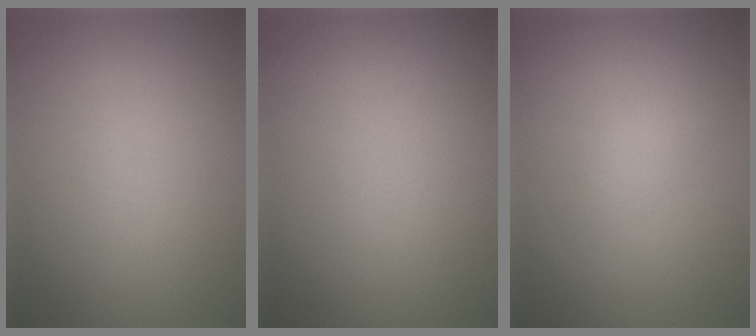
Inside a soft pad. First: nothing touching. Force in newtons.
{"total": 0.0}
{"total": 1.0, "press": 1.0, "slide": 0.0}